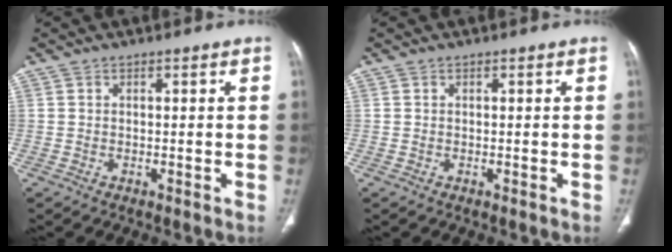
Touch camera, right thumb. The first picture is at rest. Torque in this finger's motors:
{"motor_torque": [0.00, 0.00, 0.00, 0.00, 0.00]}